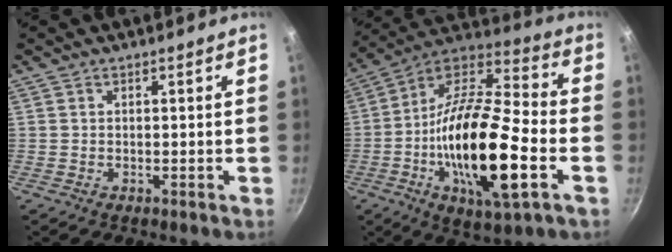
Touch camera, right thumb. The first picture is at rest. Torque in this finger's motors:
{"motor_torque": [0.34, 1.23, 2.17, -0.60, 0.67]}